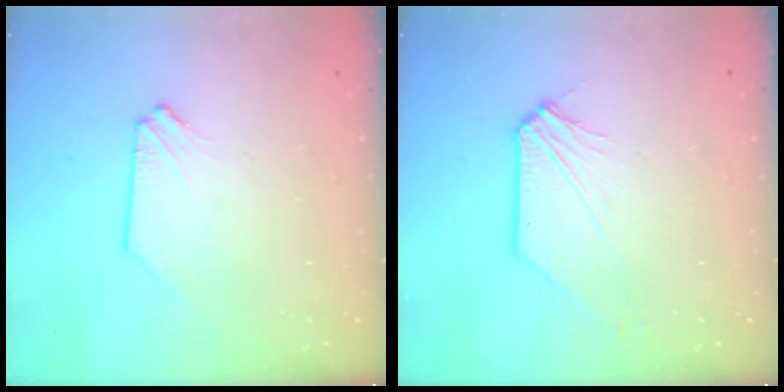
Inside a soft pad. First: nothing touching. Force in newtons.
{"total": 3.3, "press": 3.3, "slide": 0.5}